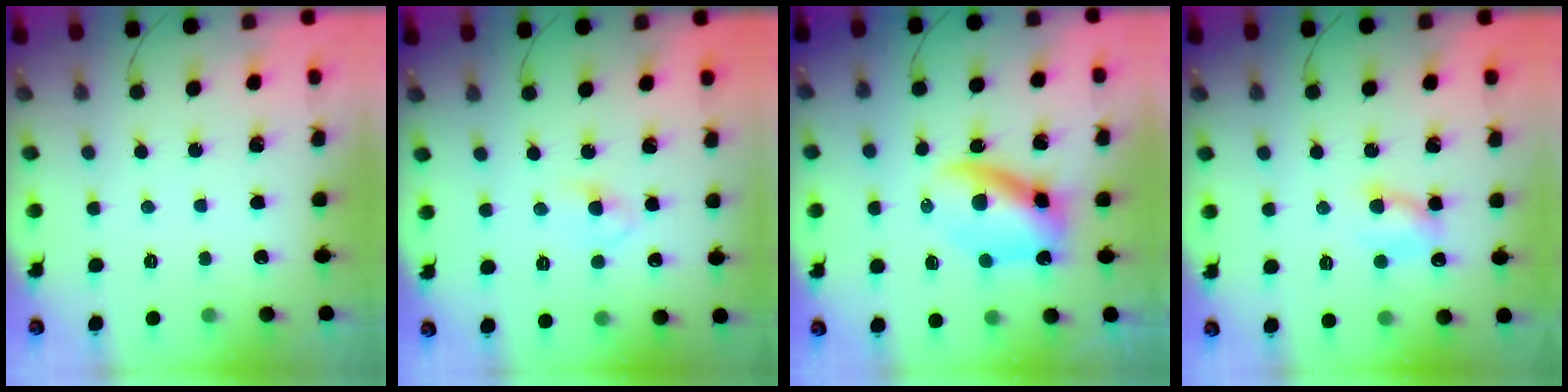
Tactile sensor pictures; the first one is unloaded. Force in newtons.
{"total": 3.7, "press": 3.5, "slide": 1.3}
{"total": 7.6, "press": 7.6, "slide": 1.0}
{"total": 6.0, "press": 5.9, "slide": 0.8}